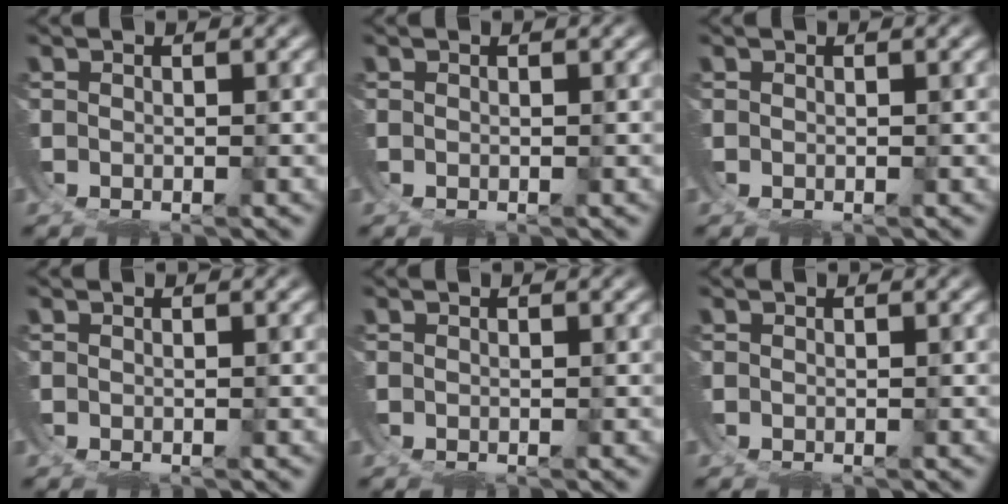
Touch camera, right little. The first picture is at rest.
{"total": 0.0}
{"total": 0.0}
{"total": 0.0}
{"total": 0.0}
{"total": 0.0}